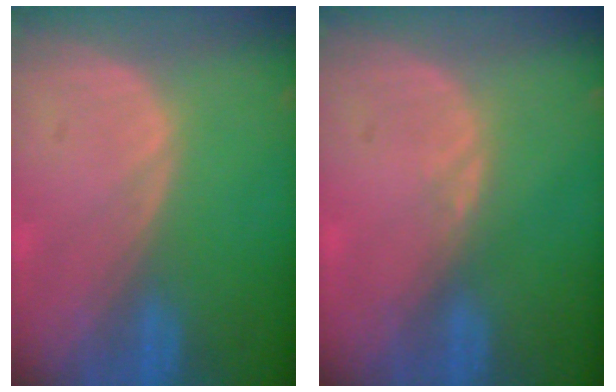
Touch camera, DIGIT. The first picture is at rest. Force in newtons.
{"total": 0.9, "press": 0.8, "slide": 0.3}